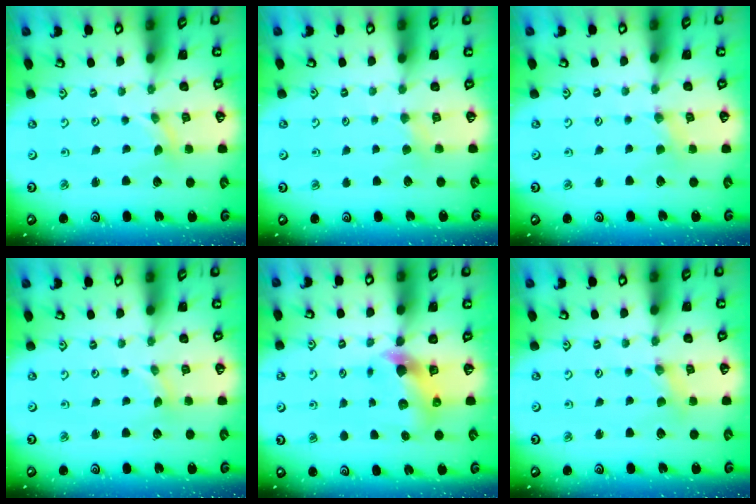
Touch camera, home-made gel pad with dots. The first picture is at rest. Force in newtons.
{"total": 2.5, "press": 2.5, "slide": 0.4}
{"total": 2.1, "press": 2.1, "slide": 0.4}
{"total": 0.0}
{"total": 5.7, "press": 5.7, "slide": 0.4}
{"total": 1.3, "press": 1.3, "slide": 0.3}